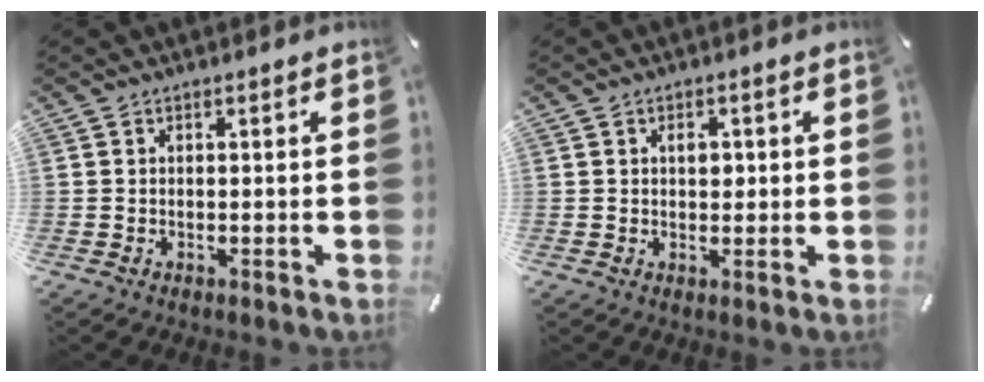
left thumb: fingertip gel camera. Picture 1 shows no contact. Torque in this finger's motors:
{"motor_torque": [0.37, 0.82, 0.30, -0.32, 0.15]}